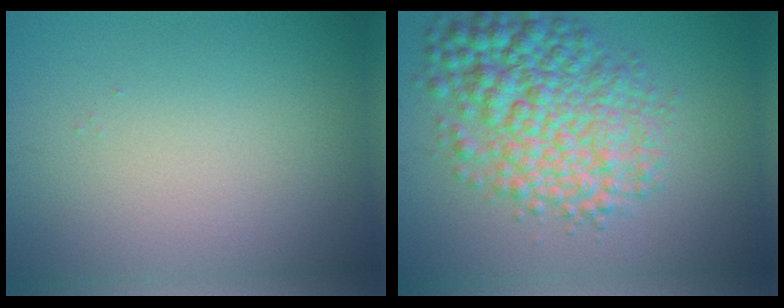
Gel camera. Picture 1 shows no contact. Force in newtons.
{"total": 7.9, "press": 7.9, "slide": 0.1}